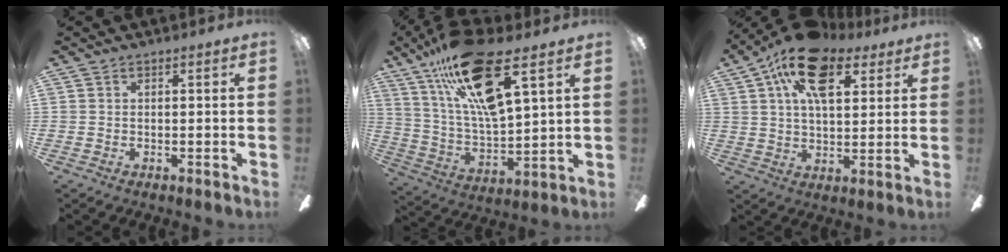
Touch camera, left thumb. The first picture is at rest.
{"total": 23.6, "force": [13.7, 7.6, 17.7], "torque": [-0.331, -0.065, 0.224]}
{"total": 17.7, "force": [8.5, 9.4, 12.3], "torque": [-0.197, -0.012, 0.146]}